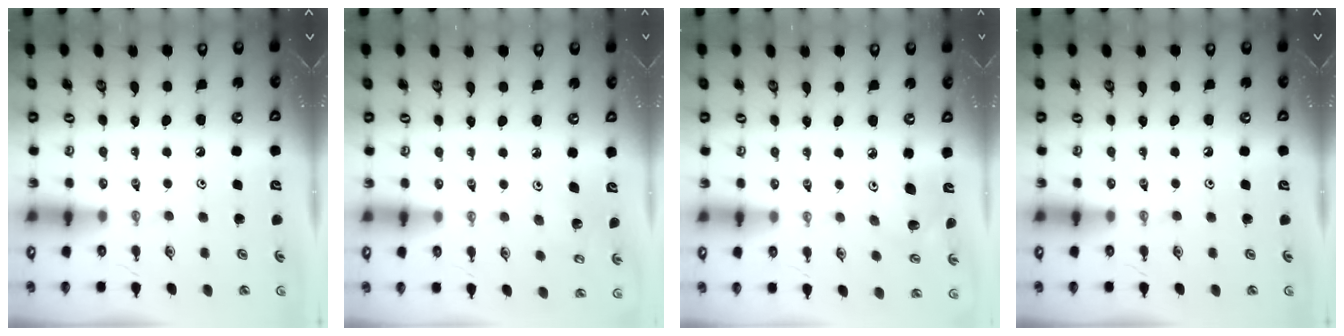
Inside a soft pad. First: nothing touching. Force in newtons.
{"total": 3.2, "press": 3.1, "slide": 0.4}
{"total": 7.4, "press": 7.3, "slide": 1.2}
{"total": 0.0}